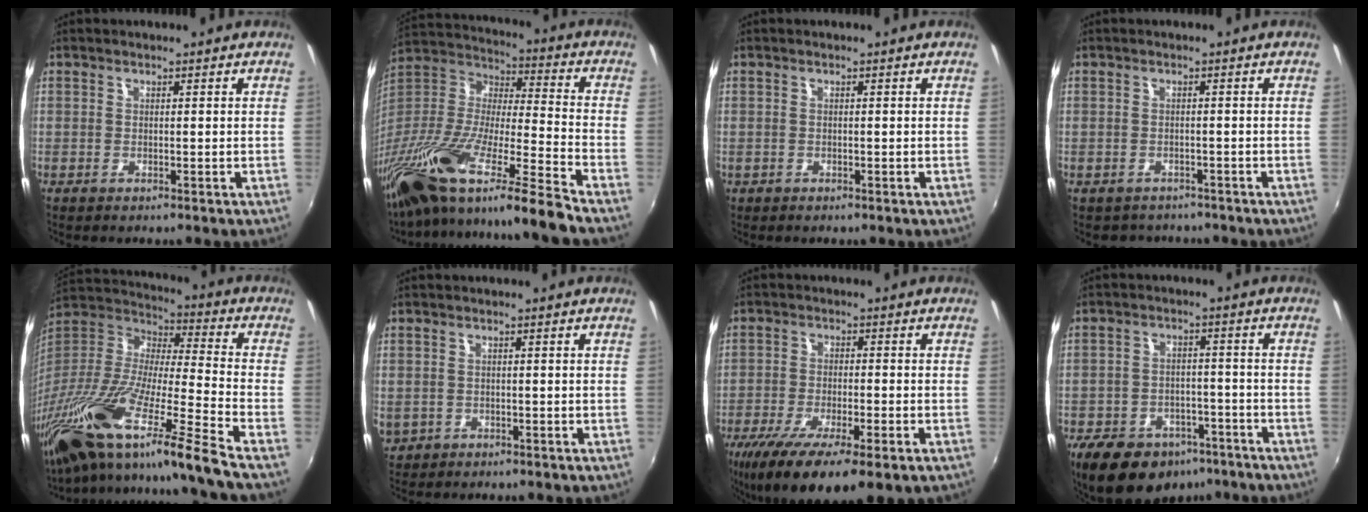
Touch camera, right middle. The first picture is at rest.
{"total": 27.7, "force": [-20.6, 0.8, 18.5], "torque": [-0.306, -0.053, -0.369]}
{"total": 0.6, "force": [-0.3, 0.5, 0.1], "torque": [-0.004, -0.002, -0.003]}
{"total": 3.4, "force": [-2.8, 1.9, 0.2], "torque": [-0.009, -0.006, -0.040]}
{"total": 27.3, "force": [-19.7, -0.6, 18.9], "torque": [-0.302, -0.070, -0.356]}
{"total": 4.5, "force": [-0.6, 4.0, 2.0], "torque": [-0.047, -0.005, 0.000]}
{"total": 15.8, "force": [-9.5, 4.2, 11.9], "torque": [-0.231, -0.060, -0.154]}
{"total": 14.8, "force": [-10.0, 8.9, 6.5], "torque": [-0.153, 0.005, -0.135]}